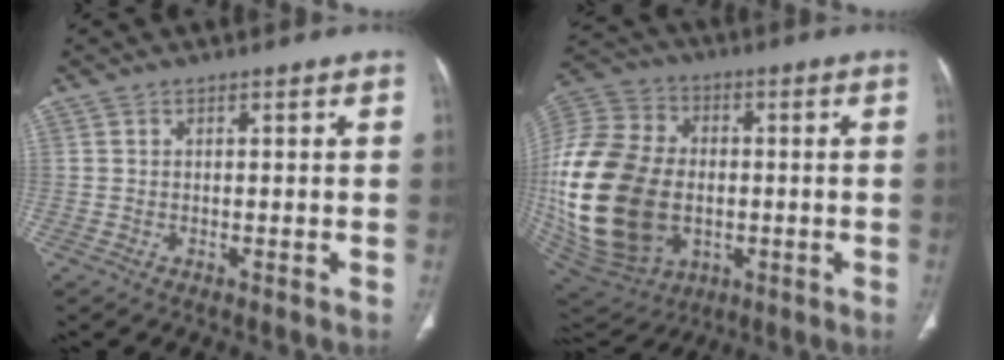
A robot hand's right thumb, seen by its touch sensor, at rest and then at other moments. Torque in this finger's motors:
{"motor_torque": [-0.14, 1.89, 1.57, -1.20, 0.84]}